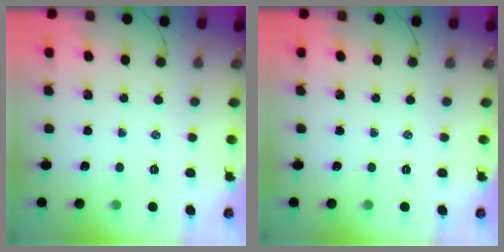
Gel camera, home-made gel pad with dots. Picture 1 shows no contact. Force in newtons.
{"total": 0.0}